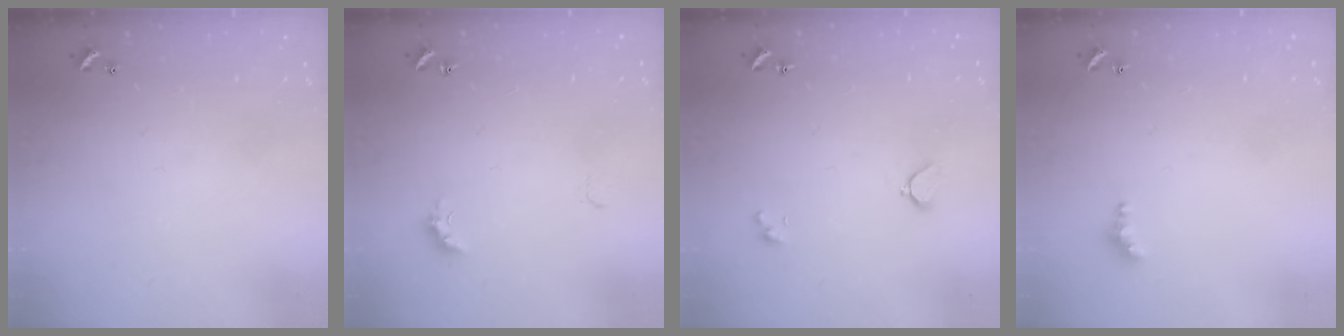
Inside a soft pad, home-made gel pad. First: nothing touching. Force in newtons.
{"total": 2.8, "press": 2.7, "slide": 0.6}
{"total": 1.9, "press": 1.9, "slide": 0.6}
{"total": 2.8, "press": 2.8, "slide": 0.5}